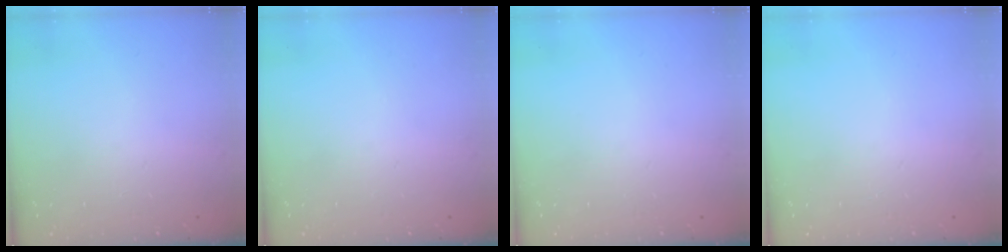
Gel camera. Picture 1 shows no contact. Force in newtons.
{"total": 0.0}
{"total": 0.0}
{"total": 0.0}